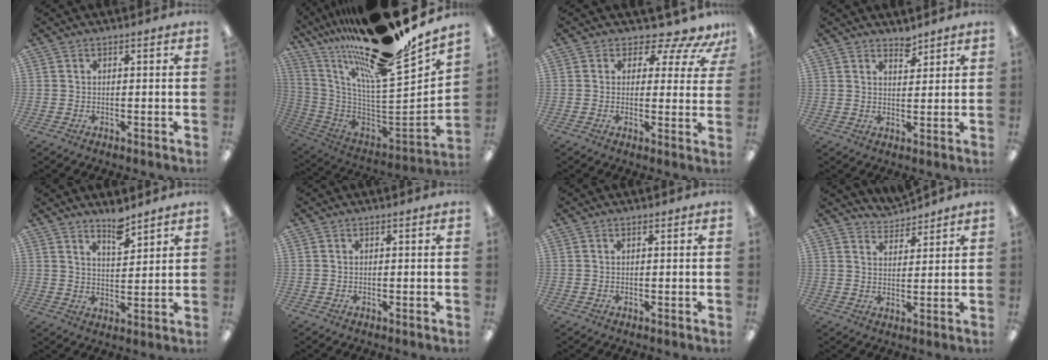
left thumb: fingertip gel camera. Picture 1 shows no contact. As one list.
[{"total": 24.3, "force": [17.1, 5.1, 16.4], "torque": [-0.226, -0.142, 0.283]}, {"total": 6.5, "force": [5.2, 2.6, 2.9], "torque": [-0.038, -0.046, 0.089]}, {"total": 3.3, "force": [3.0, 1.2, 0.7], "torque": [0.005, -0.023, 0.051]}, {"total": 5.9, "force": [5.1, 1.7, 2.4], "torque": [-0.027, -0.039, 0.088]}, {"total": 0.0}, {"total": 0.0}, {"total": 4.7, "force": [4.6, 1.0, -0.1], "torque": [-0.003, -0.031, 0.086]}]